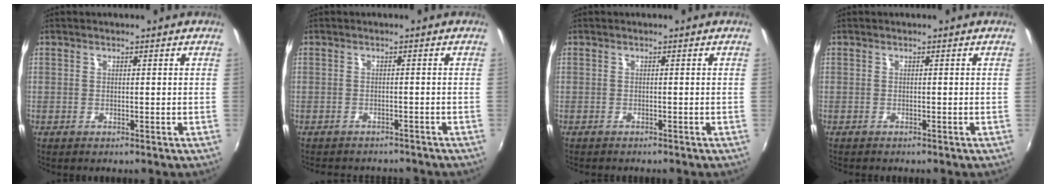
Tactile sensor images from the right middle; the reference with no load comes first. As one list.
[{"total": 6.0, "force": [-5.4, 2.0, 1.8], "torque": [-0.045, -0.017, -0.077]}, {"total": 1.4, "force": [-1.3, 0.4, 0.3], "torque": [-0.010, -0.008, -0.020]}, {"total": 0.8, "force": [-0.8, 0.2, 0.2], "torque": [-0.005, -0.004, -0.013]}]